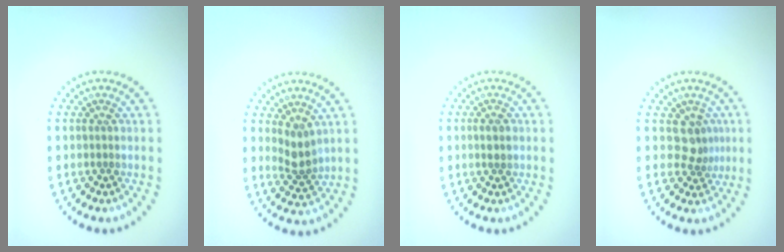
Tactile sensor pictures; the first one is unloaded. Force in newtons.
{"total": 2.4, "press": 1.8, "slide": 1.6}
{"total": 1.3, "press": 1.3, "slide": 0.2}
{"total": 2.4, "press": 1.7, "slide": 1.6}